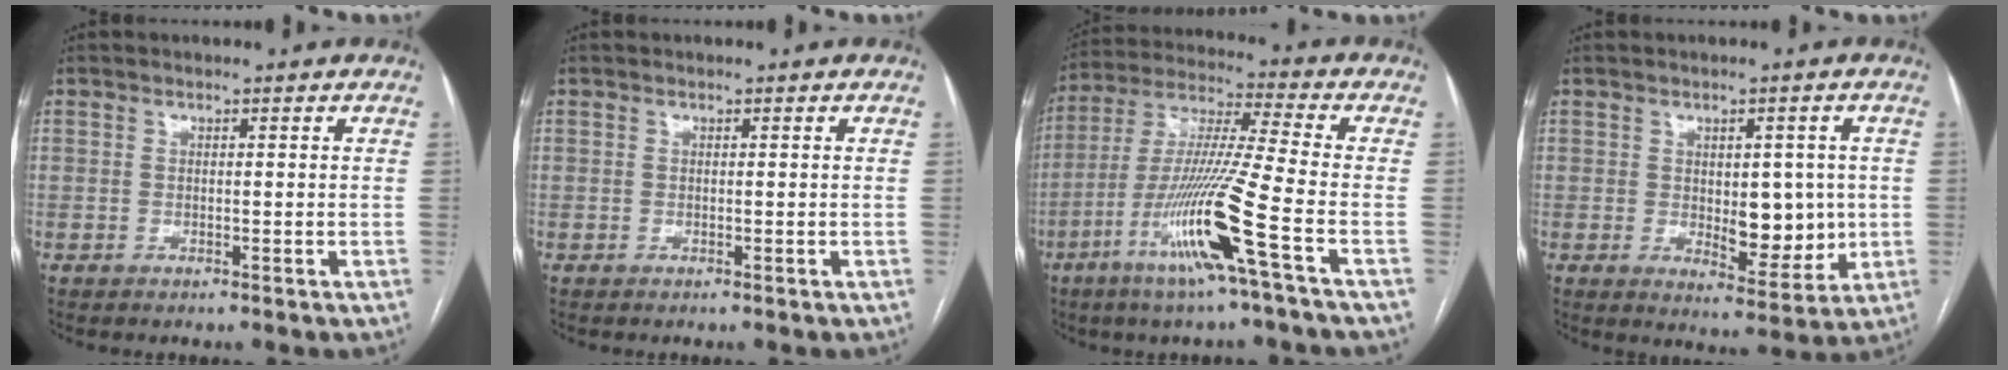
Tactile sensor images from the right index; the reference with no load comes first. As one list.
[{"total": 0.0}, {"total": 15.6, "force": [-6.6, -1.6, 14.0], "torque": [-0.283, -0.019, -0.126]}, {"total": 7.9, "force": [0.0, 3.9, 6.8], "torque": [-0.081, 0.001, 0.015]}]